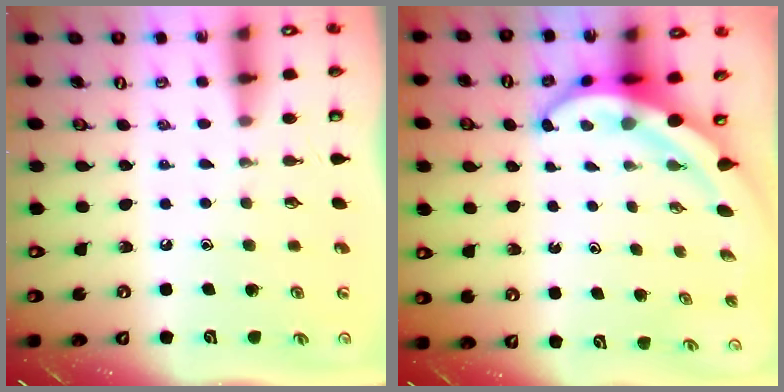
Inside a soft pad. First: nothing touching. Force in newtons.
{"total": 6.2, "press": 6.0, "slide": 1.5}